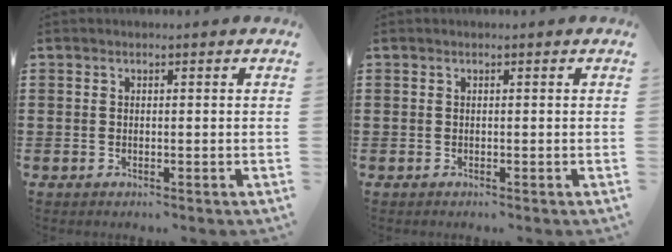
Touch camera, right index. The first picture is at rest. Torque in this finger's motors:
{"motor_torque": [0.23, 0.28, 0.08, 0.02]}